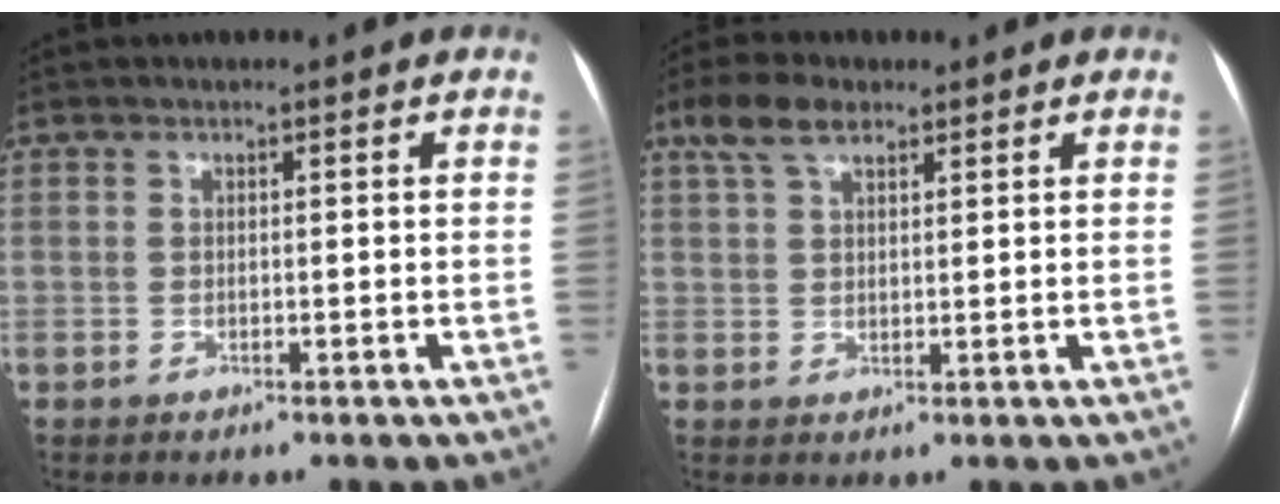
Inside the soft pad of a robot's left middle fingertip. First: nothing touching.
{"total": 5.5, "force": [3.6, 2.3, 3.5], "torque": [-0.078, 0.026, 0.072]}